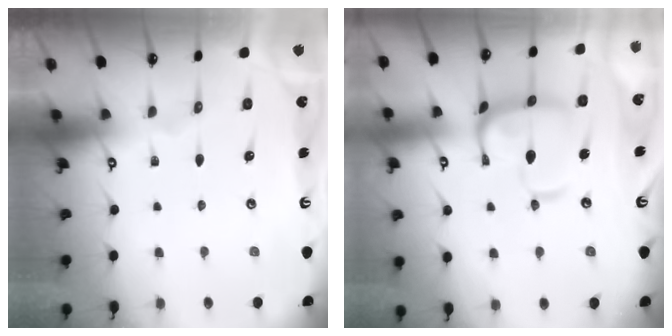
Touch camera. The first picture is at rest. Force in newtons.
{"total": 11.6, "press": 11.5, "slide": 1.3}